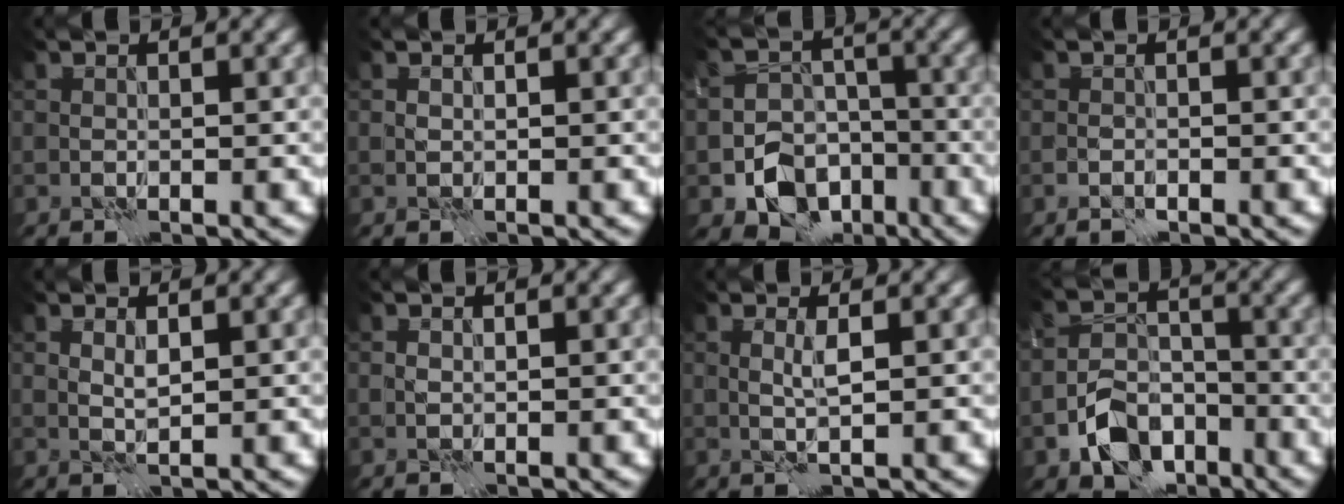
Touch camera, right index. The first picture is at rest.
{"total": 0.0}
{"total": 7.6, "force": [-4.0, 5.6, 3.2], "torque": [-0.026, -0.004, -0.071]}
{"total": 0.7, "force": [-0.6, 0.2, 0.3], "torque": [-0.005, 0.004, -0.012]}
{"total": 0.9, "force": [0.6, 0.1, 0.7], "torque": [-0.018, -0.001, 0.013]}
{"total": 0.0}
{"total": 1.3, "force": [0.5, -0.1, 1.2], "torque": [-0.029, 0.003, 0.007]}
{"total": 5.8, "force": [-3.2, 3.9, 2.8], "torque": [-0.041, -0.006, -0.058]}